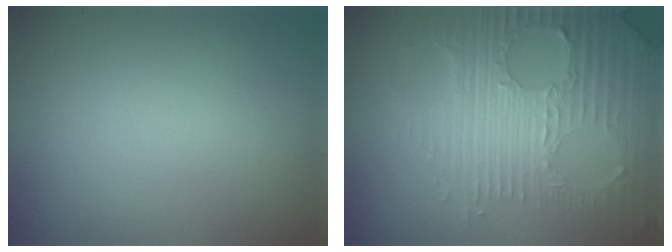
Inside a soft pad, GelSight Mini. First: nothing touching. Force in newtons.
{"total": 7.9, "press": 5.6, "slide": 5.6}